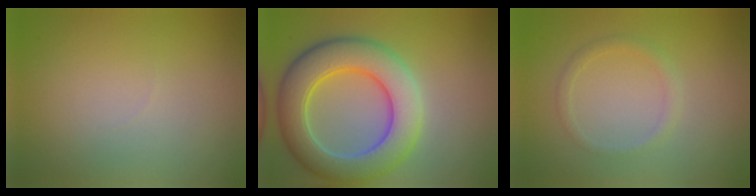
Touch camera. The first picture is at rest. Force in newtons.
{"total": 8.7, "press": 8.6, "slide": 0.6}
{"total": 1.3, "press": 1.3, "slide": 0.1}